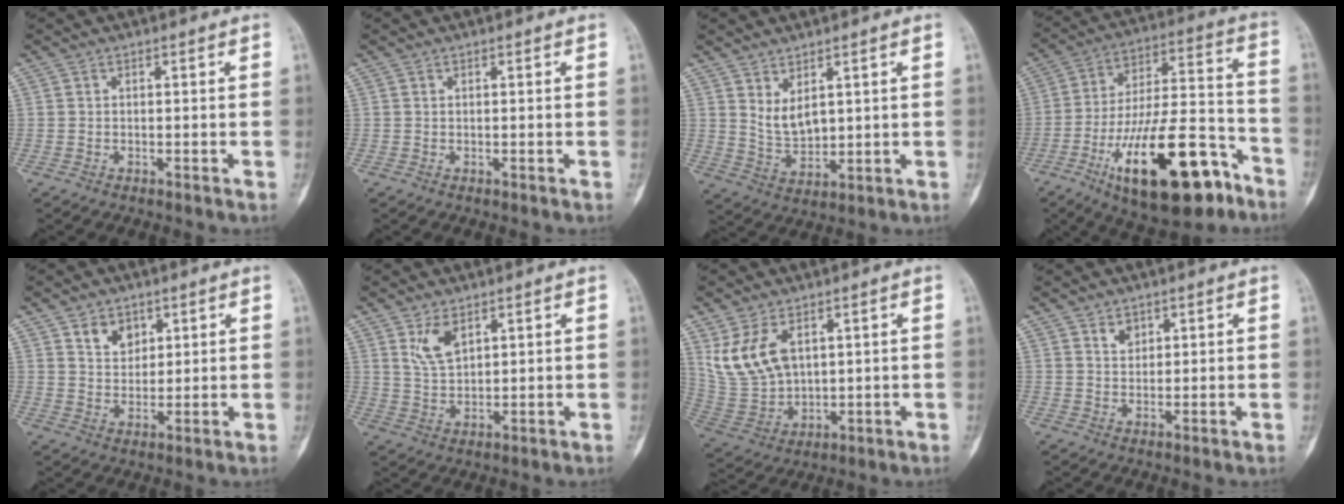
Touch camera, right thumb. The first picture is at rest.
{"total": 0.0}
{"total": 5.6, "force": [2.5, 2.9, 4.0], "torque": [-0.066, -0.029, 0.061]}
{"total": 25.4, "force": [-12.7, 9.5, 19.8], "torque": [-0.316, 0.075, -0.197]}
{"total": 5.5, "force": [3.0, 4.0, 2.5], "torque": [-0.018, -0.021, 0.057]}
{"total": 5.5, "force": [2.9, 2.9, 3.6], "torque": [-0.058, -0.018, 0.062]}
{"total": 11.0, "force": [4.4, 6.9, 7.3], "torque": [-0.134, -0.016, 0.109]}
{"total": 2.6, "force": [1.5, 1.7, 1.1], "torque": [-0.006, -0.011, 0.029]}